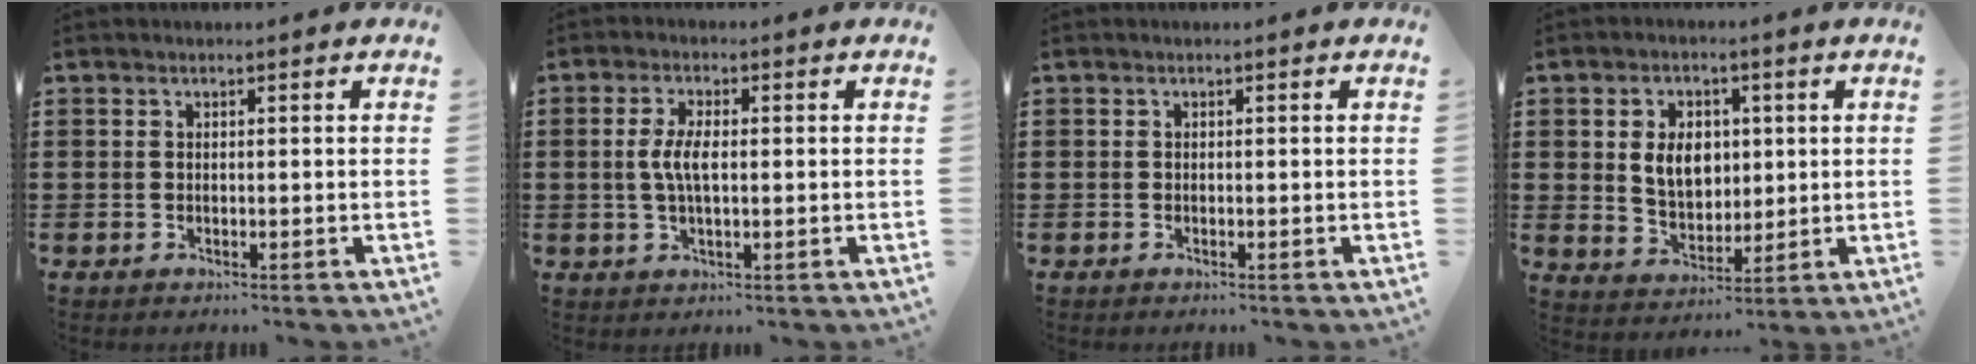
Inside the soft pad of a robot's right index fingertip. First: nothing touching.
{"total": 4.4, "force": [0.1, 1.4, 4.1], "torque": [-0.092, -0.003, -0.005]}
{"total": 0.0}
{"total": 6.4, "force": [1.1, 4.6, 4.3], "torque": [-0.081, 0.008, 0.016]}